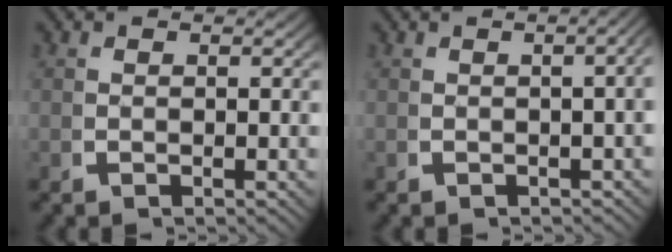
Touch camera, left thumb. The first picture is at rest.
{"total": 4.0, "force": [0.1, 1.6, 3.7], "torque": [-0.036, 0.021, -0.005]}